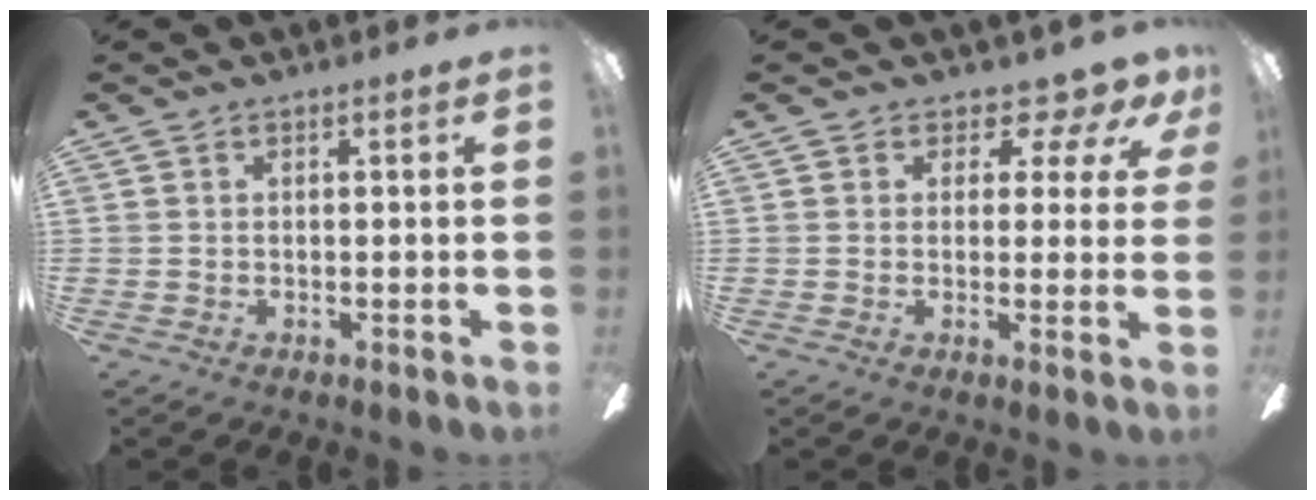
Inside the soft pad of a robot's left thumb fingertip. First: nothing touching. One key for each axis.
{"total": 5.9, "fx": 4.5, "fy": 2.9, "fz": 2.5, "tx": -0.021, "ty": -0.040, "tz": 0.074}